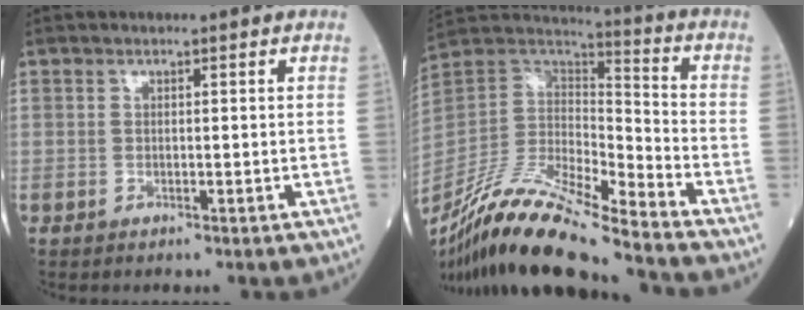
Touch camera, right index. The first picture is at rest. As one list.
[{"total": 20.3, "force": [-16.5, 1.7, 11.7], "torque": [-0.253, -0.015, -0.316]}]